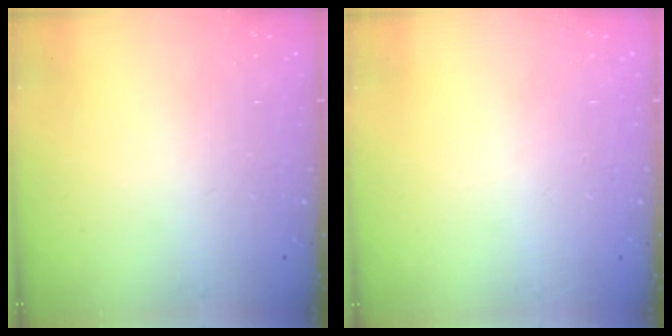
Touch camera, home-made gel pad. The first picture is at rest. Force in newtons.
{"total": 0.0}